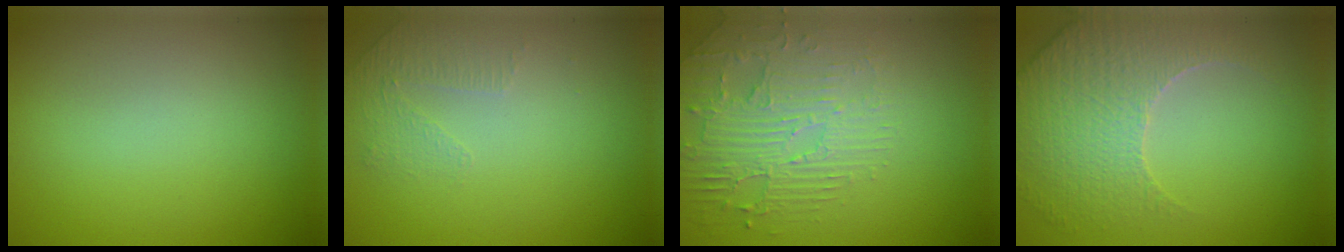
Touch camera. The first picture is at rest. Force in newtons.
{"total": 1.4, "press": 0.8, "slide": 1.1}
{"total": 2.8, "press": 2.5, "slide": 1.4}
{"total": 4.5, "press": 4.3, "slide": 1.5}